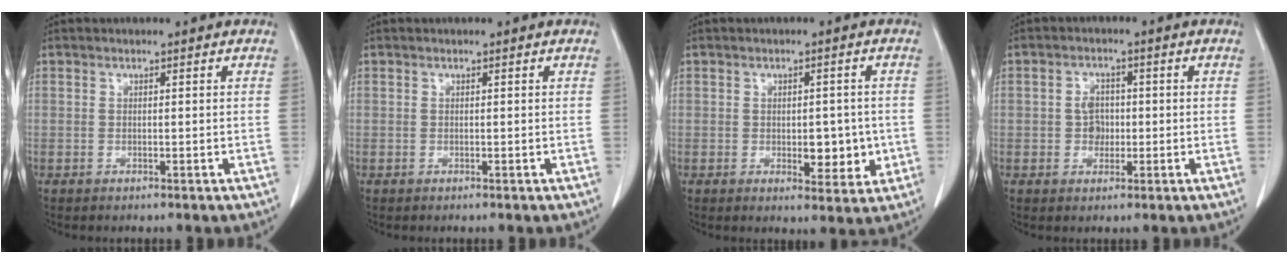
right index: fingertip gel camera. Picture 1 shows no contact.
{"total": 0.0}
{"total": 5.4, "force": [-0.7, 2.8, 4.6], "torque": [-0.048, -0.004, -0.001]}
{"total": 3.2, "force": [-0.3, 2.6, 1.9], "torque": [-0.027, 0.007, -0.004]}